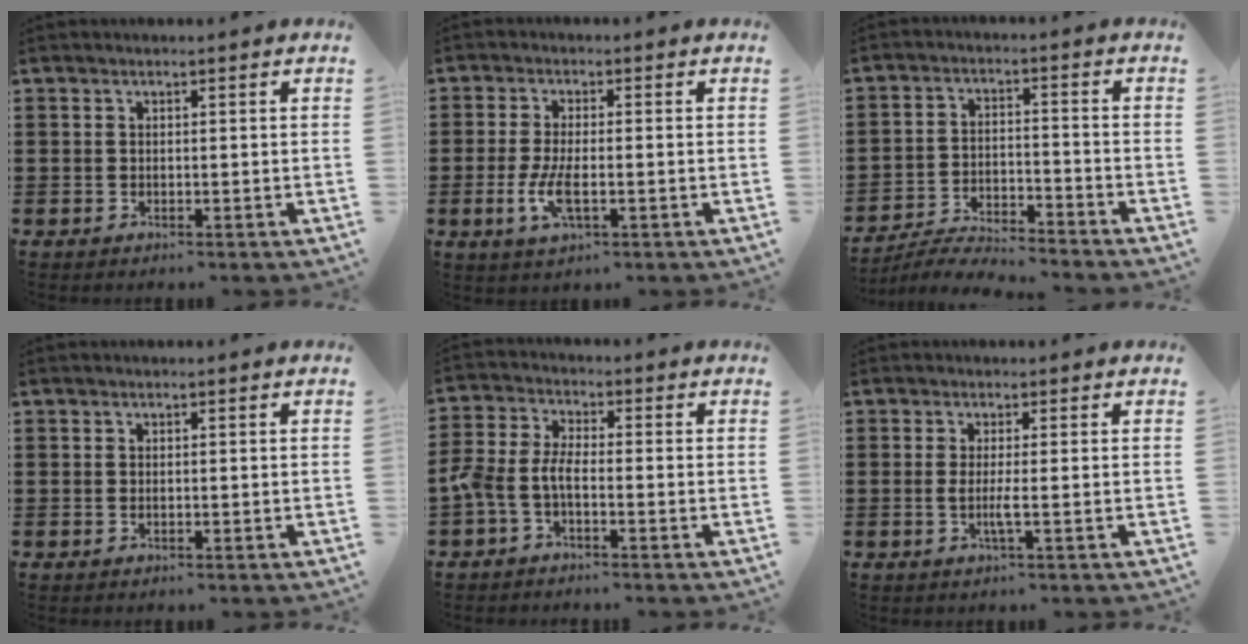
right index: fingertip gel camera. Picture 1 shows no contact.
{"total": 5.2, "force": [-1.4, 1.7, 4.7], "torque": [-0.106, -0.008, -0.031]}
{"total": 4.9, "force": [-4.8, 0.2, 0.8], "torque": [-0.017, 0.003, -0.098]}
{"total": 0.0}
{"total": 4.3, "force": [-1.9, 1.7, 3.4], "torque": [-0.098, -0.005, -0.046]}
{"total": 2.4, "force": [-0.5, -0.2, 2.4], "torque": [-0.050, -0.009, -0.013]}